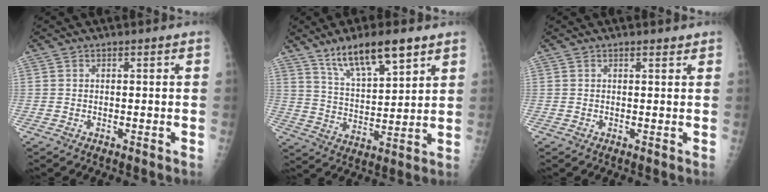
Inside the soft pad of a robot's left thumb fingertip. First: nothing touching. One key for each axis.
{"total": 13.1, "fx": 8.7, "fy": 3.9, "fz": 8.9, "tx": -0.136, "ty": -0.042, "tz": 0.162}
{"total": 1.3, "fx": 1.0, "fy": 0.4, "fz": 0.7, "tx": -0.008, "ty": -0.006, "tz": 0.015}